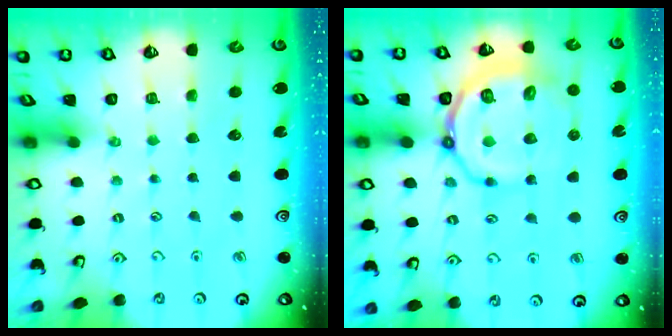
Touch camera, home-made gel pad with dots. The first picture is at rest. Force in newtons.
{"total": 14.3, "press": 14.1, "slide": 2.7}